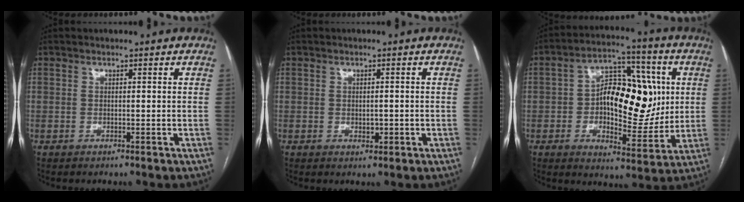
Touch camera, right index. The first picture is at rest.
{"total": 1.6, "force": [-0.3, 0.9, 1.3], "torque": [-0.022, -0.001, -0.001]}
{"total": 15.7, "force": [1.3, 7.6, 13.7], "torque": [-0.207, 0.035, 0.025]}